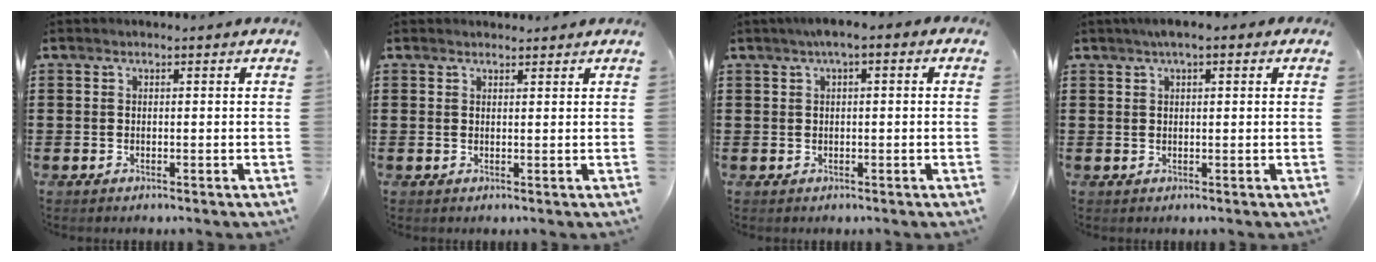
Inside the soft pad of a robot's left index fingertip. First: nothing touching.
{"total": 1.1, "force": [1.1, 0.2, 0.2], "torque": [-0.005, 0.001, 0.022]}
{"total": 1.9, "force": [0.3, 0.6, 1.8], "torque": [-0.034, 0.004, 0.003]}
{"total": 2.3, "force": [1.2, 0.6, 1.8], "torque": [-0.038, 0.006, 0.021]}